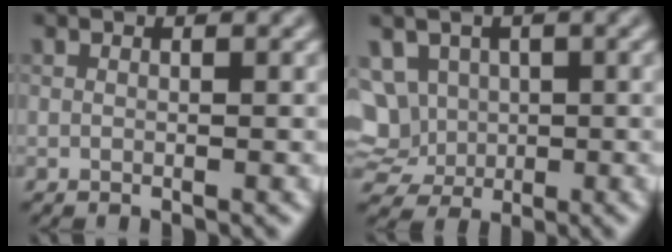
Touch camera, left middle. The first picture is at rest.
{"total": 8.5, "force": [1.9, 7.1, 4.2], "torque": [-0.096, 0.033, 0.021]}